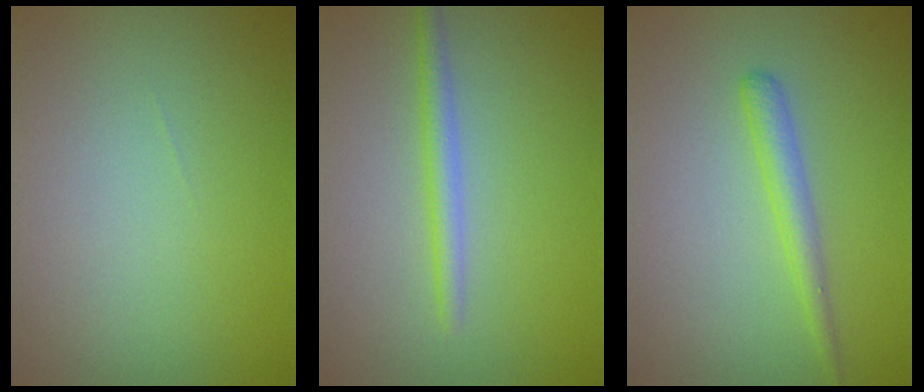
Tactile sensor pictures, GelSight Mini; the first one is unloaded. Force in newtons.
{"total": 1.9, "press": 1.9, "slide": 0.1}
{"total": 1.9, "press": 1.9, "slide": 0.1}